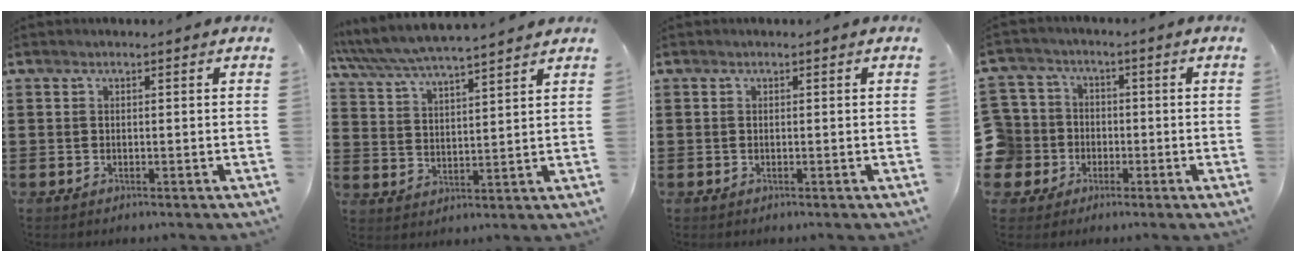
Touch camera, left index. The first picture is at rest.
{"total": 4.9, "force": [4.6, 0.1, 1.5], "torque": [-0.049, -0.028, 0.077]}
{"total": 0.0}
{"total": 6.9, "force": [-1.4, 6.7, 1.1], "torque": [-0.073, 0.008, -0.028]}